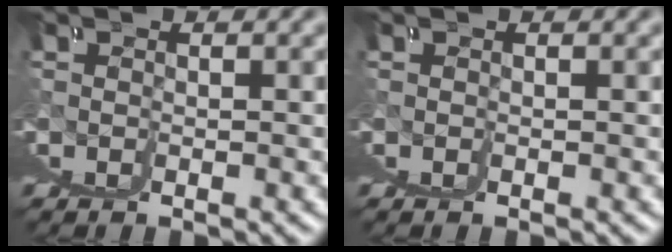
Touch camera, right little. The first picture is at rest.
{"total": 0.0}